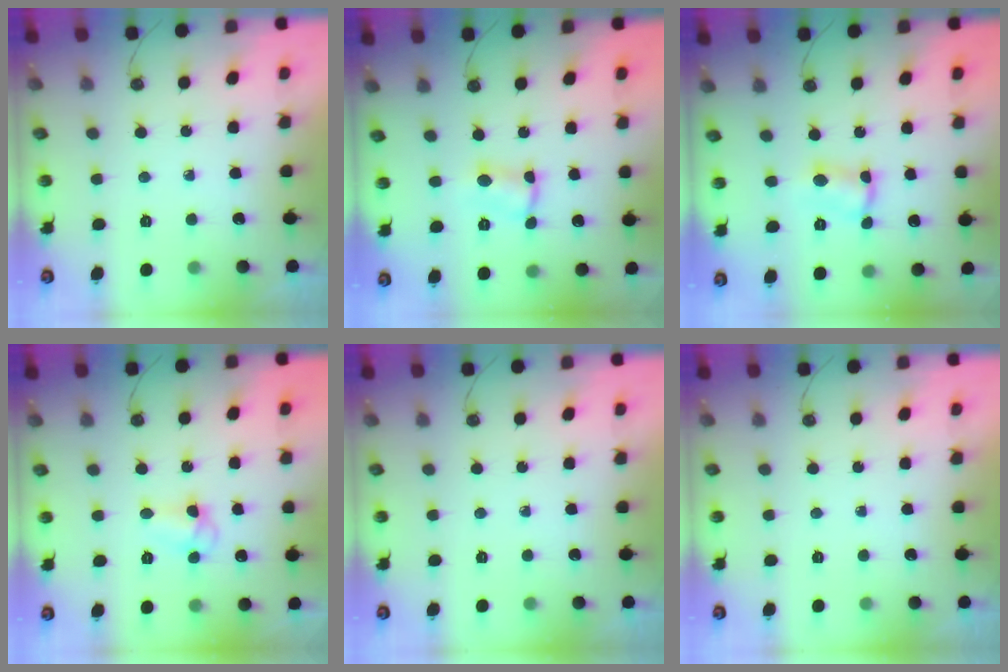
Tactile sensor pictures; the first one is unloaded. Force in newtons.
{"total": 2.0, "press": 2.0, "slide": 0.1}
{"total": 2.7, "press": 2.7, "slide": 0.1}
{"total": 6.7, "press": 6.7, "slide": 0.6}
{"total": 0.0}
{"total": 0.0}